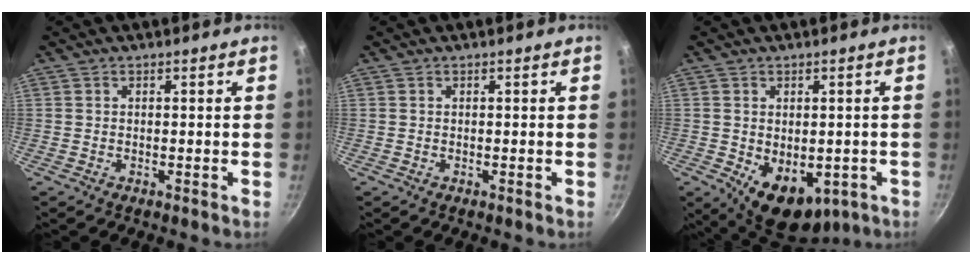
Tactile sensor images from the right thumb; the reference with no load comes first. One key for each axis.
{"total": 0.0}
{"total": 11.3, "fx": -2.9, "fy": 7.5, "fz": 7.9, "tx": -0.085, "ty": -0.010, "tz": -0.018}